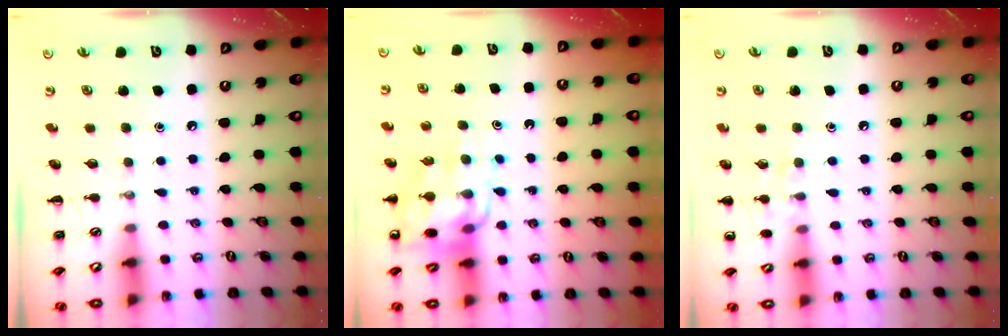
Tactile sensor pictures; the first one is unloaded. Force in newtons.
{"total": 11.6, "press": 11.3, "slide": 2.6}
{"total": 6.7, "press": 6.5, "slide": 1.6}